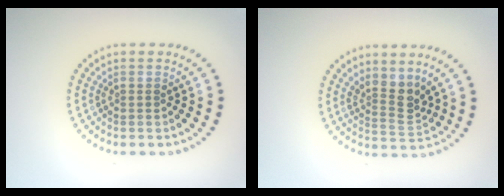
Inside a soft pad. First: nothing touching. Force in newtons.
{"total": 2.8, "press": 2.1, "slide": 1.9}